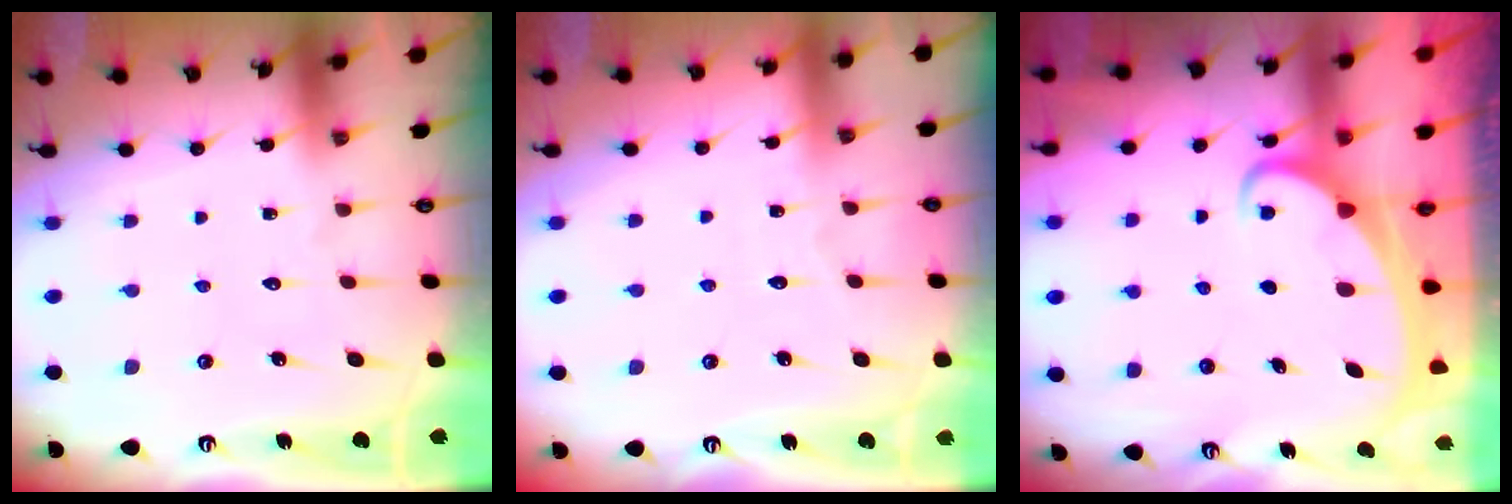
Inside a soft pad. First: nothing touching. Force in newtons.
{"total": 2.6, "press": 2.6, "slide": 0.4}
{"total": 2.1, "press": 2.1, "slide": 0.2}